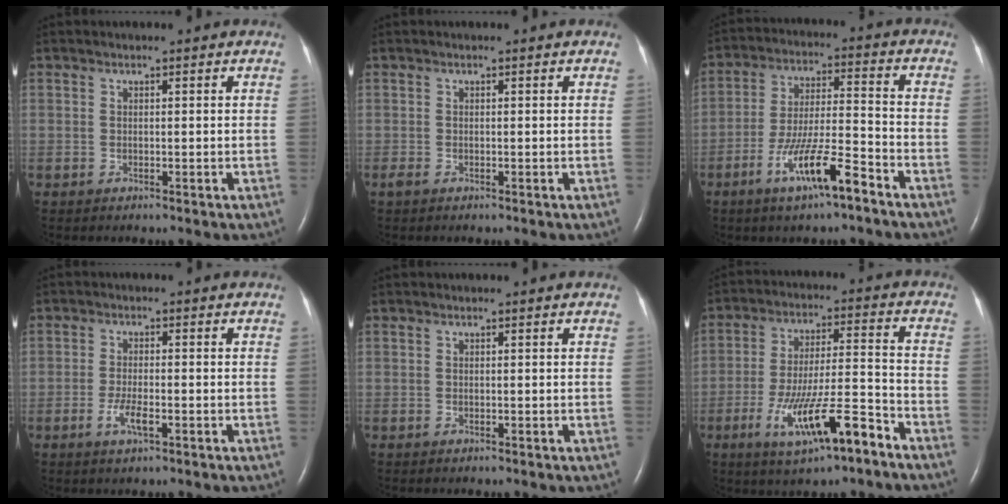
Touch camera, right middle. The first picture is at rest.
{"total": 0.6, "force": [-0.4, 0.2, 0.4], "torque": [-0.013, -0.002, -0.007]}
{"total": 10.6, "force": [-6.4, 1.1, 8.4], "torque": [-0.155, -0.007, -0.116]}
{"total": 3.3, "force": [-1.4, 0.8, 2.9], "torque": [-0.063, -0.002, -0.026]}
{"total": 0.0}
{"total": 12.8, "force": [-7.1, 1.7, 10.5], "torque": [-0.185, -0.004, -0.116]}